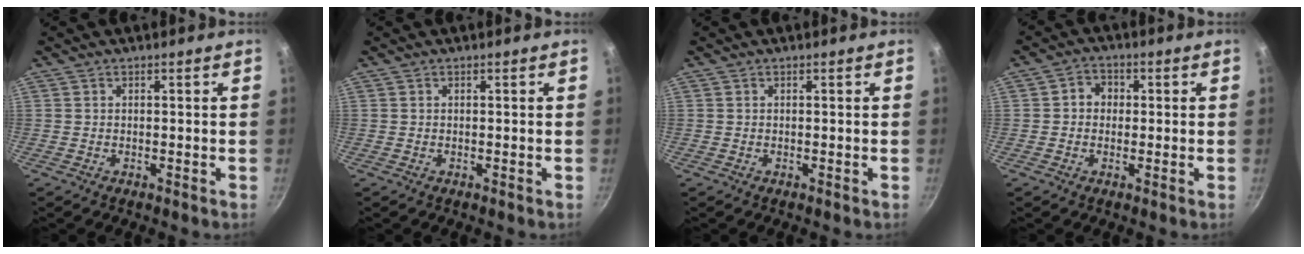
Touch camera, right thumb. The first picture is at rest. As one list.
[{"total": 0.0}, {"total": 0.0}, {"total": 3.8, "force": [0.3, 3.4, 1.8], "torque": [-0.006, 0.008, -0.003]}]